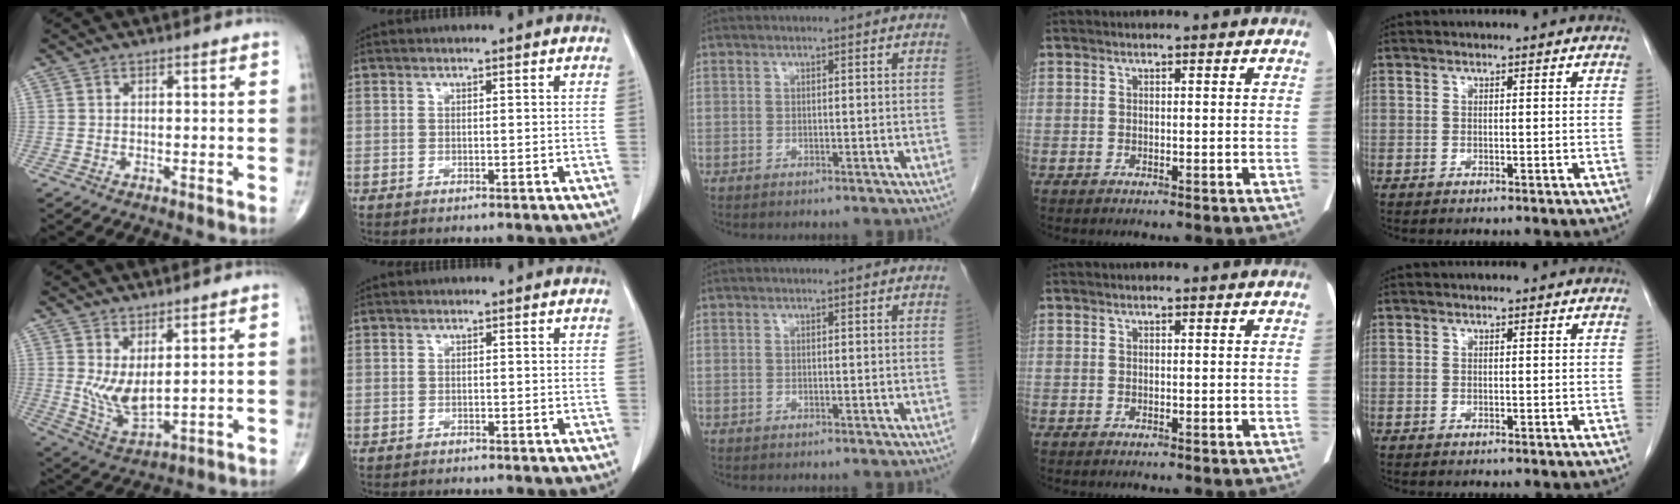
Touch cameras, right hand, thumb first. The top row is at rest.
{"thumb": {"total": 7.4, "force": [2.0, 3.0, 6.5], "torque": [-0.122, -0.034, 0.049]}}